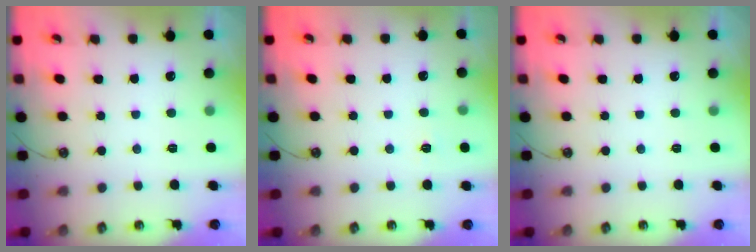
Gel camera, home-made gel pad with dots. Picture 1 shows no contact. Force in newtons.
{"total": 3.4, "press": 3.4, "slide": 0.4}
{"total": 0.0}